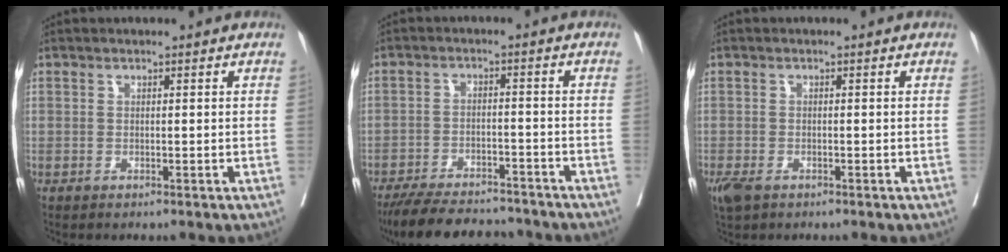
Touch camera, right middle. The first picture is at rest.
{"total": 13.7, "force": [-12.3, 3.3, 5.1], "torque": [-0.083, -0.002, -0.179]}
{"total": 4.2, "force": [-2.6, 2.3, 2.4], "torque": [-0.057, -0.012, -0.044]}